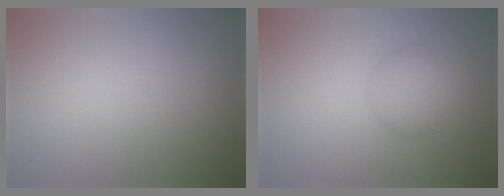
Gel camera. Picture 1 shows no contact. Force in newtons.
{"total": 2.9, "press": 2.9, "slide": 0.1}